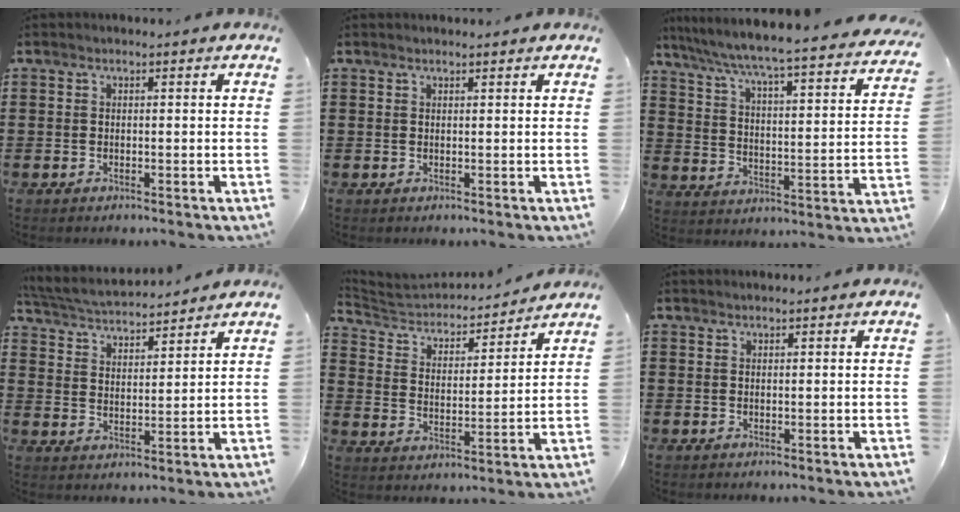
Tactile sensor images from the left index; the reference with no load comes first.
{"total": 0.7, "force": [0.7, 0.1, 0.1], "torque": [-0.003, -0.001, 0.014]}
{"total": 4.5, "force": [4.0, -0.6, 2.0], "torque": [-0.061, -0.044, 0.055]}
{"total": 4.3, "force": [4.2, 0.3, 0.8], "torque": [-0.036, -0.022, 0.071]}
{"total": 3.9, "force": [3.7, 1.1, 0.8], "torque": [-0.039, -0.031, 0.055]}
{"total": 0.6, "force": [0.6, 0.0, 0.0], "torque": [-0.002, -0.001, 0.014]}